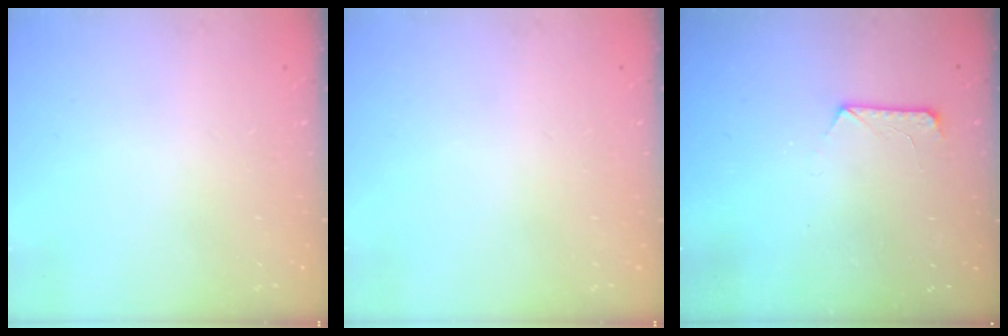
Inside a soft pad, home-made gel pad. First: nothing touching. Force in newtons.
{"total": 0.0}
{"total": 7.3, "press": 7.3, "slide": 0.7}